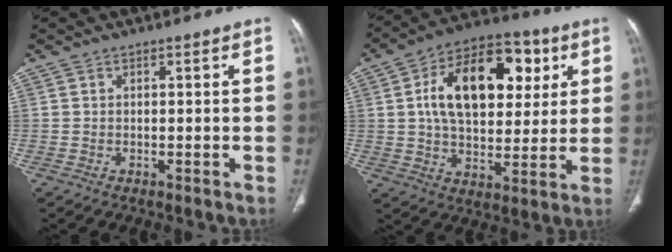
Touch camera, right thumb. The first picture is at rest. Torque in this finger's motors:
{"motor_torque": [1.11, 3.45, 1.01, -0.27, 0.25]}